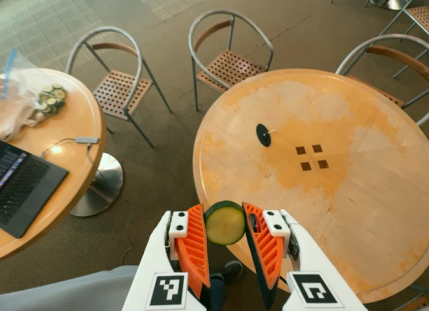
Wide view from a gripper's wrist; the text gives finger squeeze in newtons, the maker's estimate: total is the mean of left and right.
{"total": 8.4, "left": 8.7, "right": 8.1}